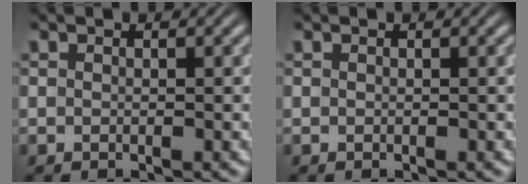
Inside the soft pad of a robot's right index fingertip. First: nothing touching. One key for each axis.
{"total": 0.0}